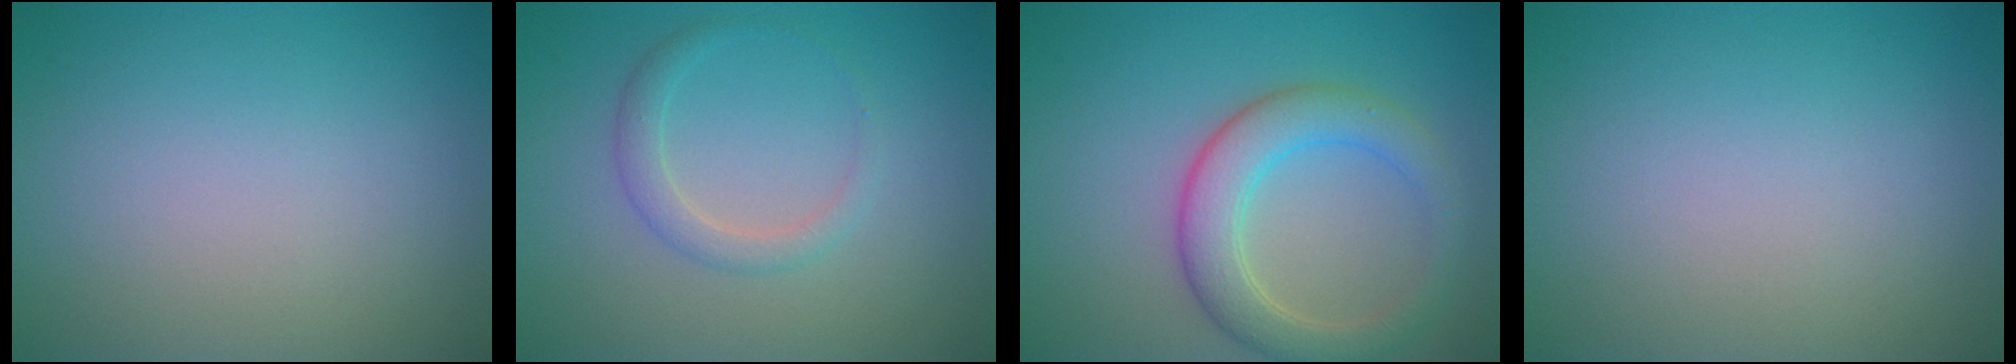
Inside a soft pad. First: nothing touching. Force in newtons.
{"total": 1.8, "press": 1.8, "slide": 0.0}
{"total": 4.8, "press": 4.8, "slide": 0.2}
{"total": 0.0}